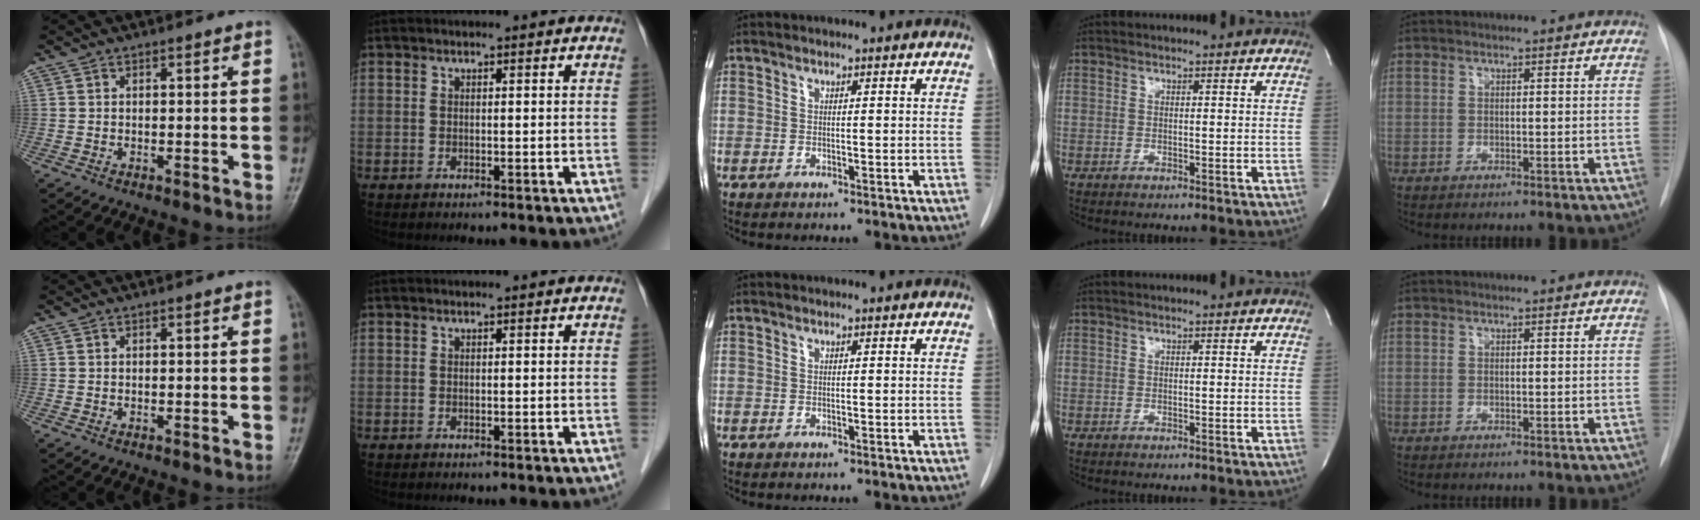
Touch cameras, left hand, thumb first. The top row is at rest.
{}